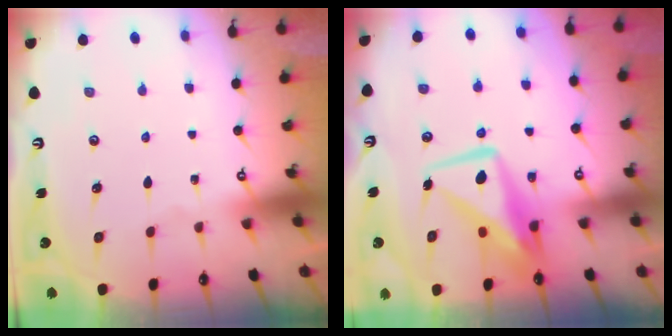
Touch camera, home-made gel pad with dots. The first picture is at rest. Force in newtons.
{"total": 10.0, "press": 9.9, "slide": 1.3}